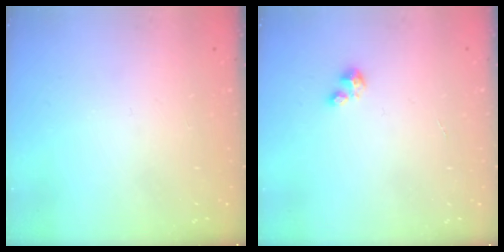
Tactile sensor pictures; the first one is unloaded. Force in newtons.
{"total": 2.0, "press": 2.0, "slide": 0.2}